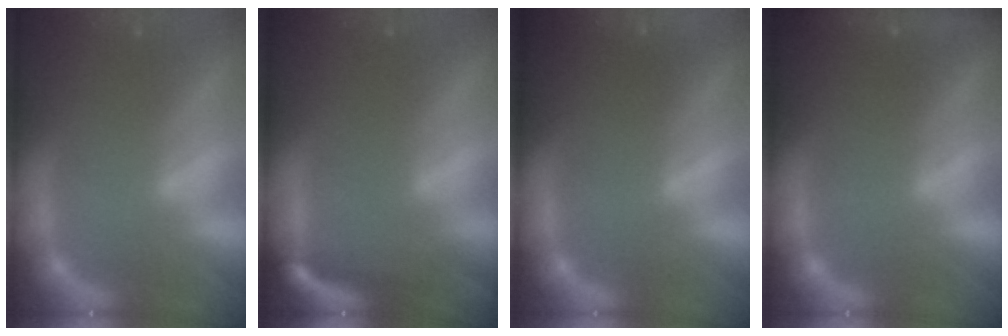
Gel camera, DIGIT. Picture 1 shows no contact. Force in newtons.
{"total": 5.5}
{"total": 9.5}
{"total": 3.0}